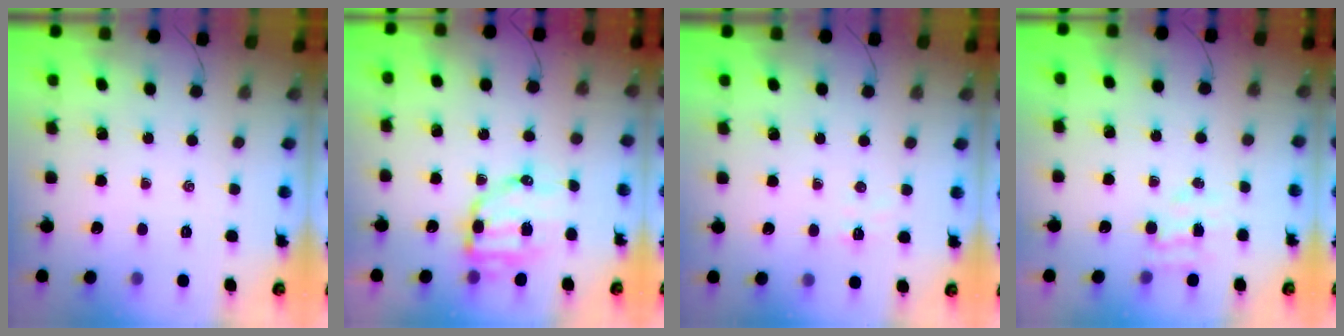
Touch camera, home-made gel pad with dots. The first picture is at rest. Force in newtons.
{"total": 9.9, "press": 9.8, "slide": 1.8}
{"total": 4.4, "press": 4.2, "slide": 1.0}
{"total": 4.1, "press": 4.0, "slide": 1.0}